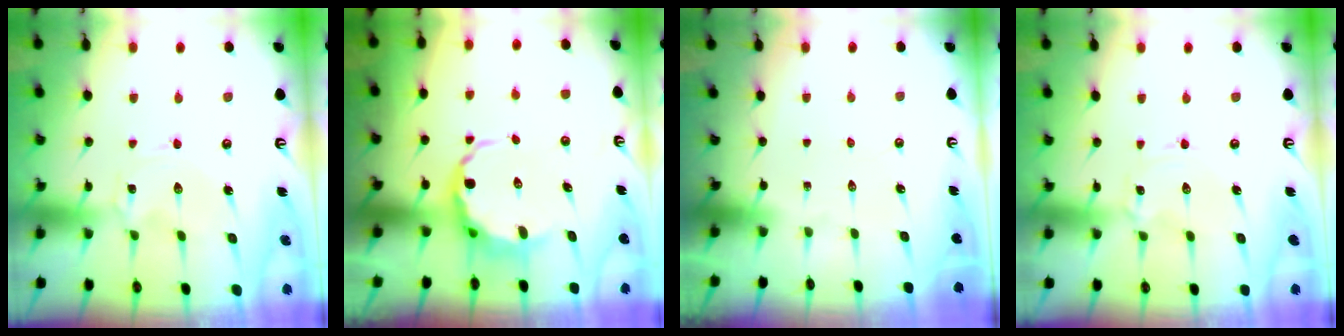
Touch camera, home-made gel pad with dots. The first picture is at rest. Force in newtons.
{"total": 7.3, "press": 7.0, "slide": 2.0}
{"total": 0.0}
{"total": 0.9, "press": 0.9, "slide": 0.1}